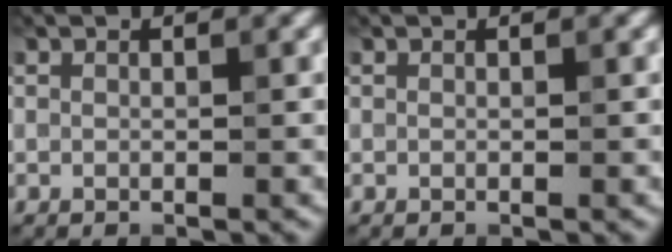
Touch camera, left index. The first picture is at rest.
{"total": 0.0}